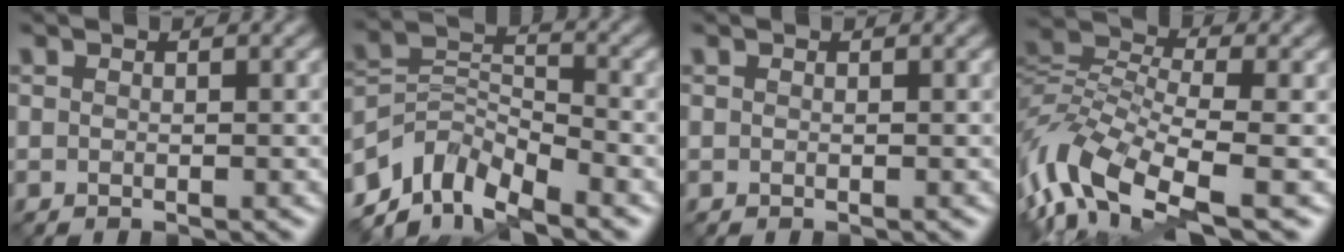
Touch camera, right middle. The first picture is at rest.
{"total": 6.1, "force": [-5.0, 2.6, 2.4], "torque": [-0.034, -0.004, -0.104]}
{"total": 0.0}
{"total": 8.9, "force": [-4.3, 3.7, 6.9], "torque": [-0.143, 0.001, -0.102]}